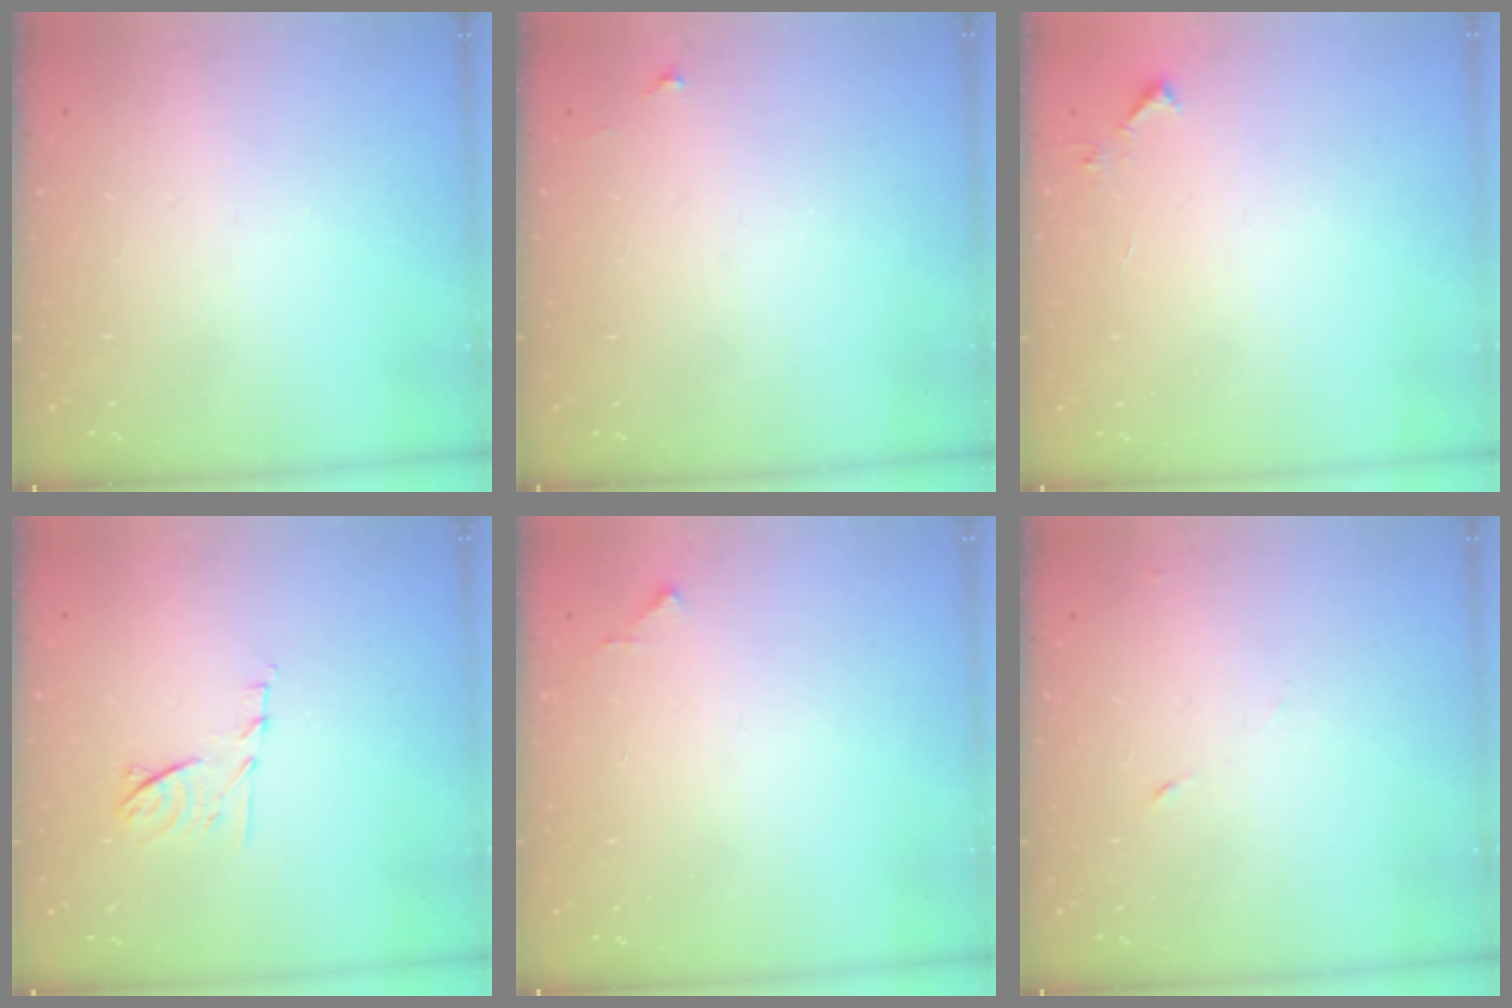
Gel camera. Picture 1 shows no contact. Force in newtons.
{"total": 3.9, "press": 3.9, "slide": 0.4}
{"total": 3.8, "press": 3.8, "slide": 0.5}
{"total": 8.2, "press": 8.2, "slide": 0.8}
{"total": 3.4, "press": 3.4, "slide": 0.4}
{"total": 5.2, "press": 5.1, "slide": 0.6}